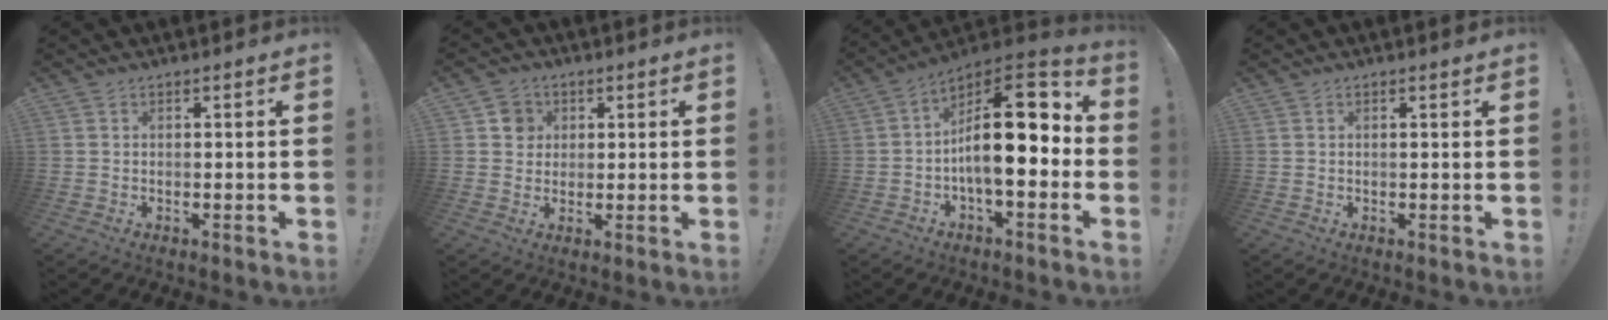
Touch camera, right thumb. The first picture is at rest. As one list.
[{"total": 5.4, "force": [1.5, 5.0, 1.3], "torque": [-0.013, 0.000, 0.028]}, {"total": 18.9, "force": [0.1, 7.9, 17.2], "torque": [-0.267, 0.000, 0.004]}, {"total": 0.8, "force": [0.5, -0.5, 0.4], "torque": [0.004, -0.006, 0.006]}]